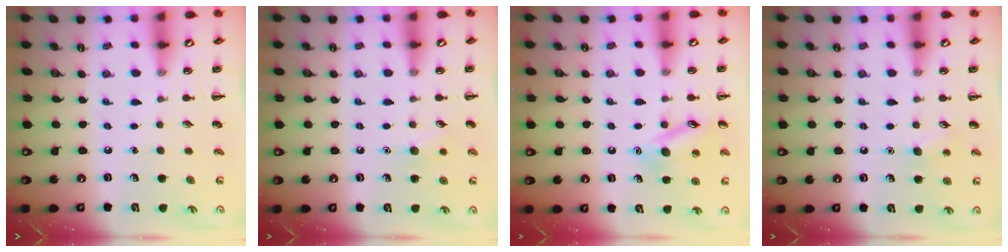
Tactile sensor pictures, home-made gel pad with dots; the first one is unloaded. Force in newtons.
{"total": 6.3, "press": 6.1, "slide": 1.6}
{"total": 12.5, "press": 12.4, "slide": 1.9}
{"total": 7.1, "press": 6.8, "slide": 2.1}